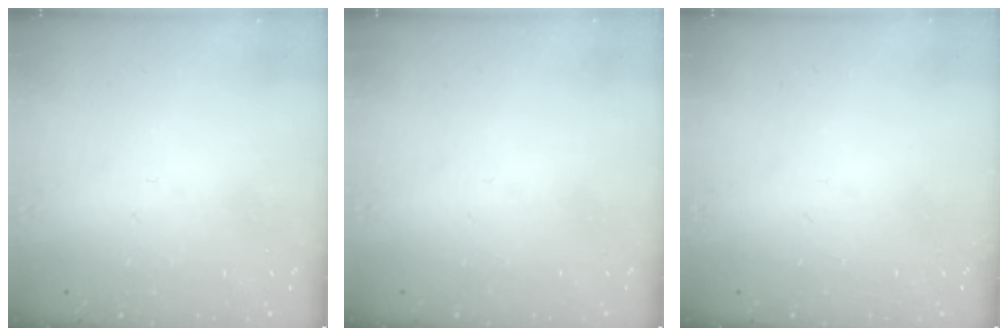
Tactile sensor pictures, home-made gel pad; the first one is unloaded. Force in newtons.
{"total": 0.0}
{"total": 0.0}